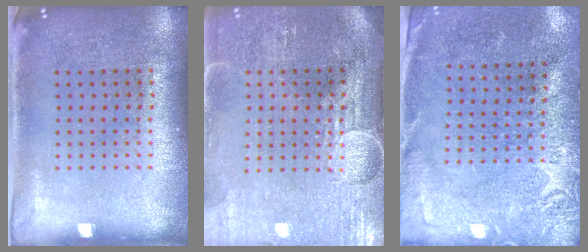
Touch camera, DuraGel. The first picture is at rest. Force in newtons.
{"total": 3.8, "press": 3.6, "slide": 1.4}
{"total": 2.8, "press": 2.6, "slide": 0.9}